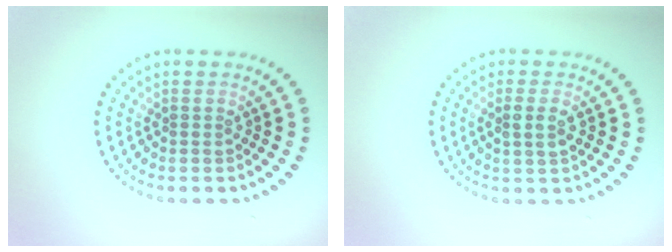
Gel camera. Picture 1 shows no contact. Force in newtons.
{"total": 1.8, "press": 1.7, "slide": 0.4}